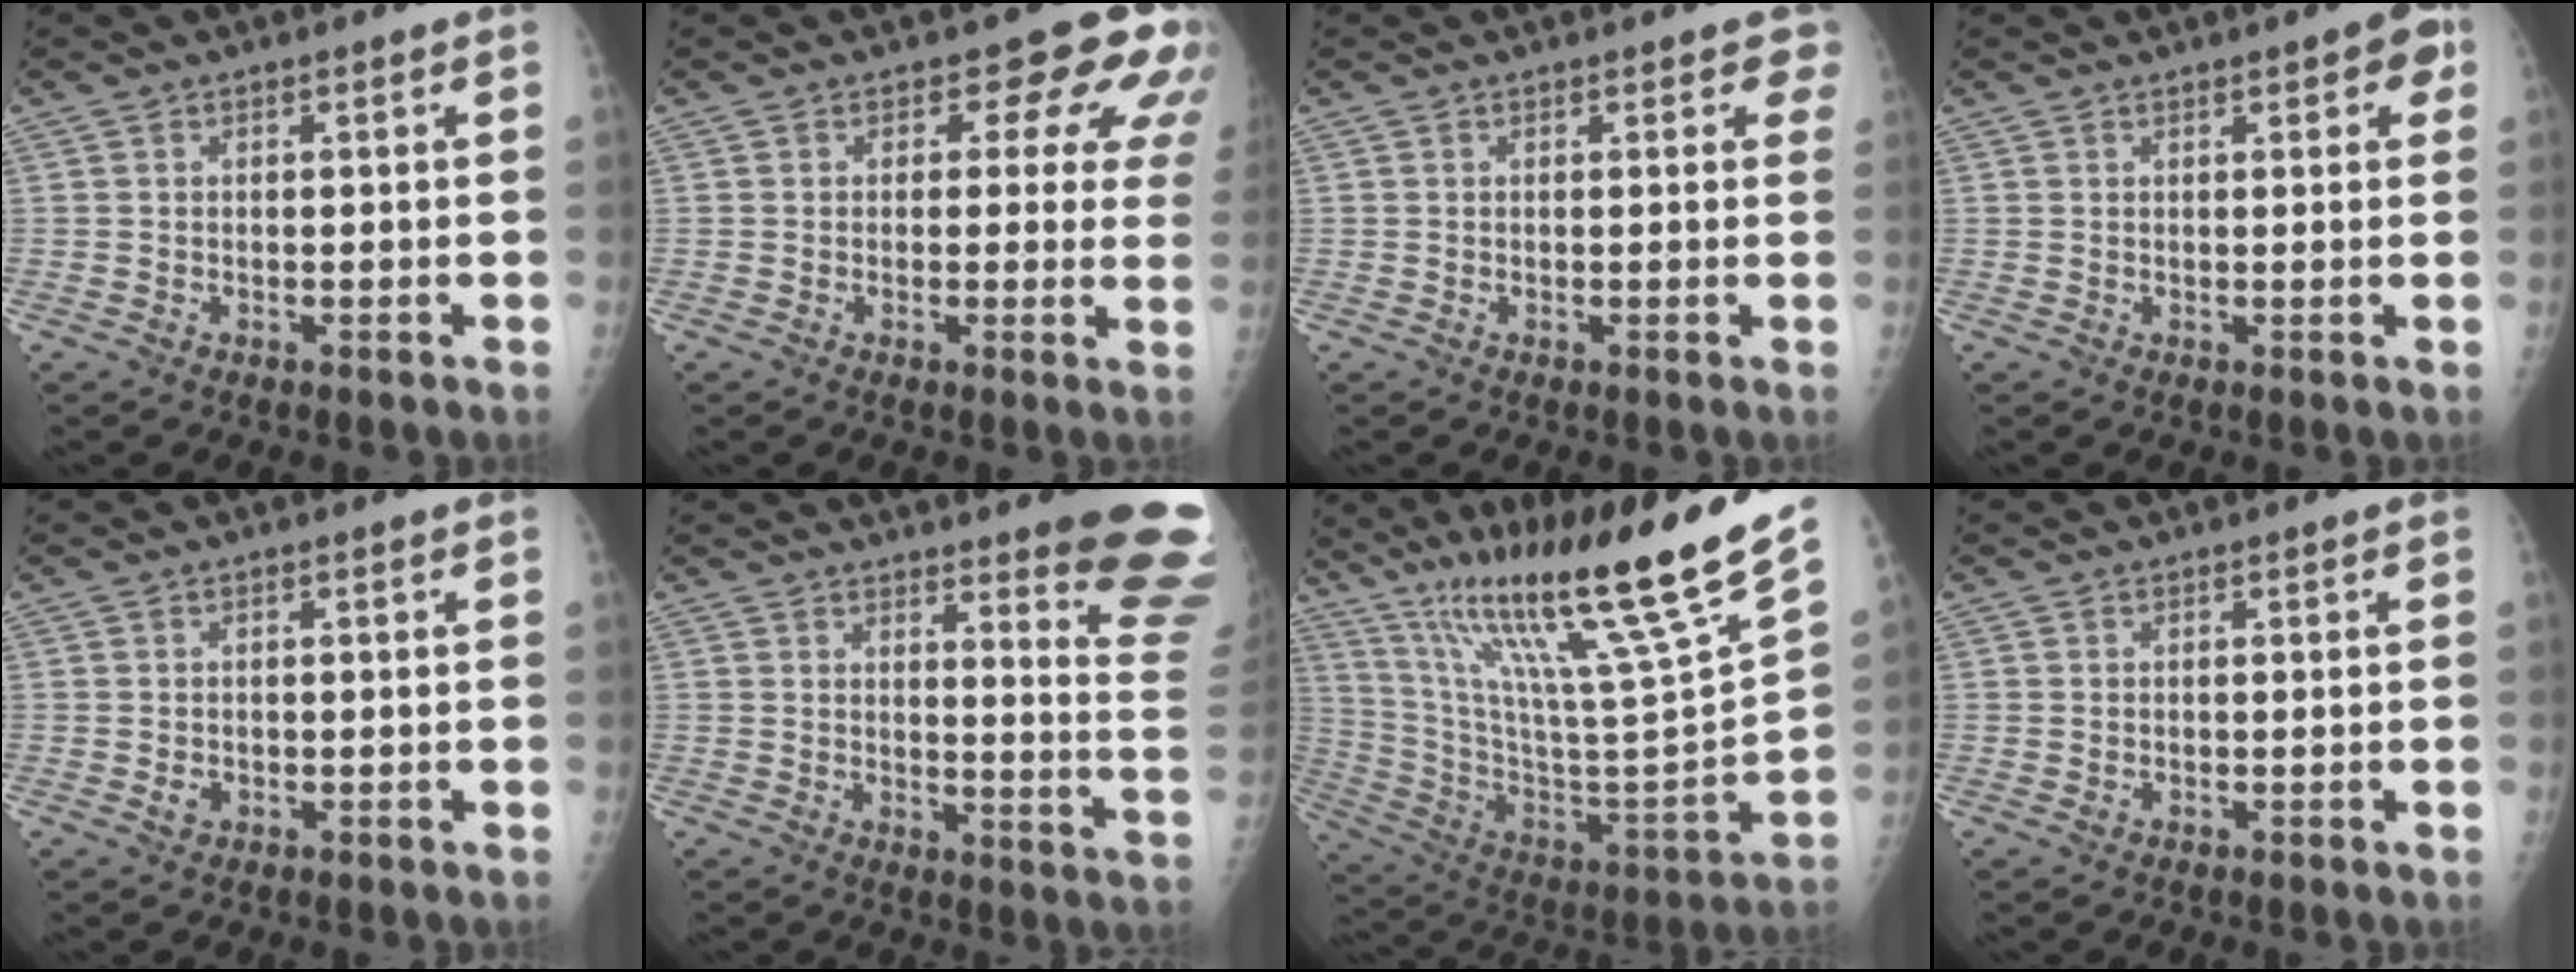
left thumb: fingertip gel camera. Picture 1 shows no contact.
{"total": 9.1, "force": [5.1, 5.3, 5.5], "torque": [-0.017, -0.019, 0.038]}
{"total": 2.2, "force": [1.5, 1.1, 1.2], "torque": [0.011, -0.001, 0.011]}
{"total": 4.5, "force": [2.1, 1.6, 3.7], "torque": [-0.030, -0.001, 0.019]}
{"total": 1.3, "force": [-0.2, 1.0, 0.7], "torque": [-0.007, 0.001, 0.000]}
{"total": 17.0, "force": [13.4, 1.9, 10.2], "torque": [-0.096, -0.126, 0.149]}
{"total": 31.5, "force": [20.1, 2.7, 24.2], "torque": [-0.394, -0.058, 0.351]}
{"total": 0.6, "force": [0.1, 0.4, 0.4], "torque": [-0.005, -0.001, 0.003]}